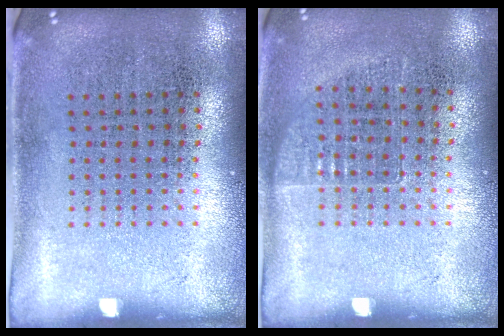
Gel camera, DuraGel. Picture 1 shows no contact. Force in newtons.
{"total": 0.7, "press": 0.7, "slide": 0.1}